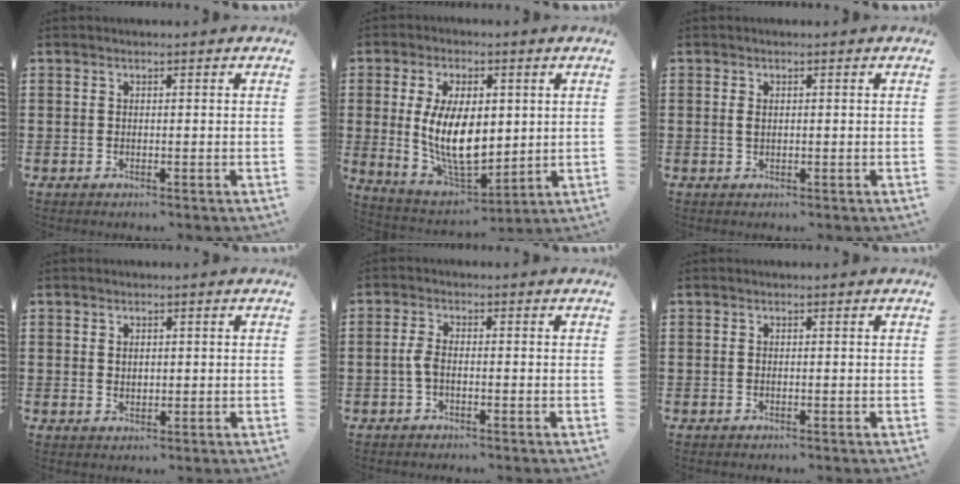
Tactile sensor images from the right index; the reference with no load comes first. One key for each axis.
{"total": 11.2, "fx": 1.0, "fy": 5.8, "fz": 9.5, "tx": -0.187, "ty": -0.003, "tz": 0.016}
{"total": 1.2, "fx": 0.3, "fy": 0.6, "fz": 1.0, "tx": -0.022, "ty": 0.003, "tz": 0.004}
{"total": 1.2, "fx": 0.8, "fy": 0.7, "fz": 0.5, "tx": -0.011, "ty": 0.004, "tz": 0.015}
{"total": 2.4, "fx": -0.7, "fy": 0.8, "fz": 2.2, "tx": -0.055, "ty": -0.003, "tz": -0.019}
{"total": 0.0}